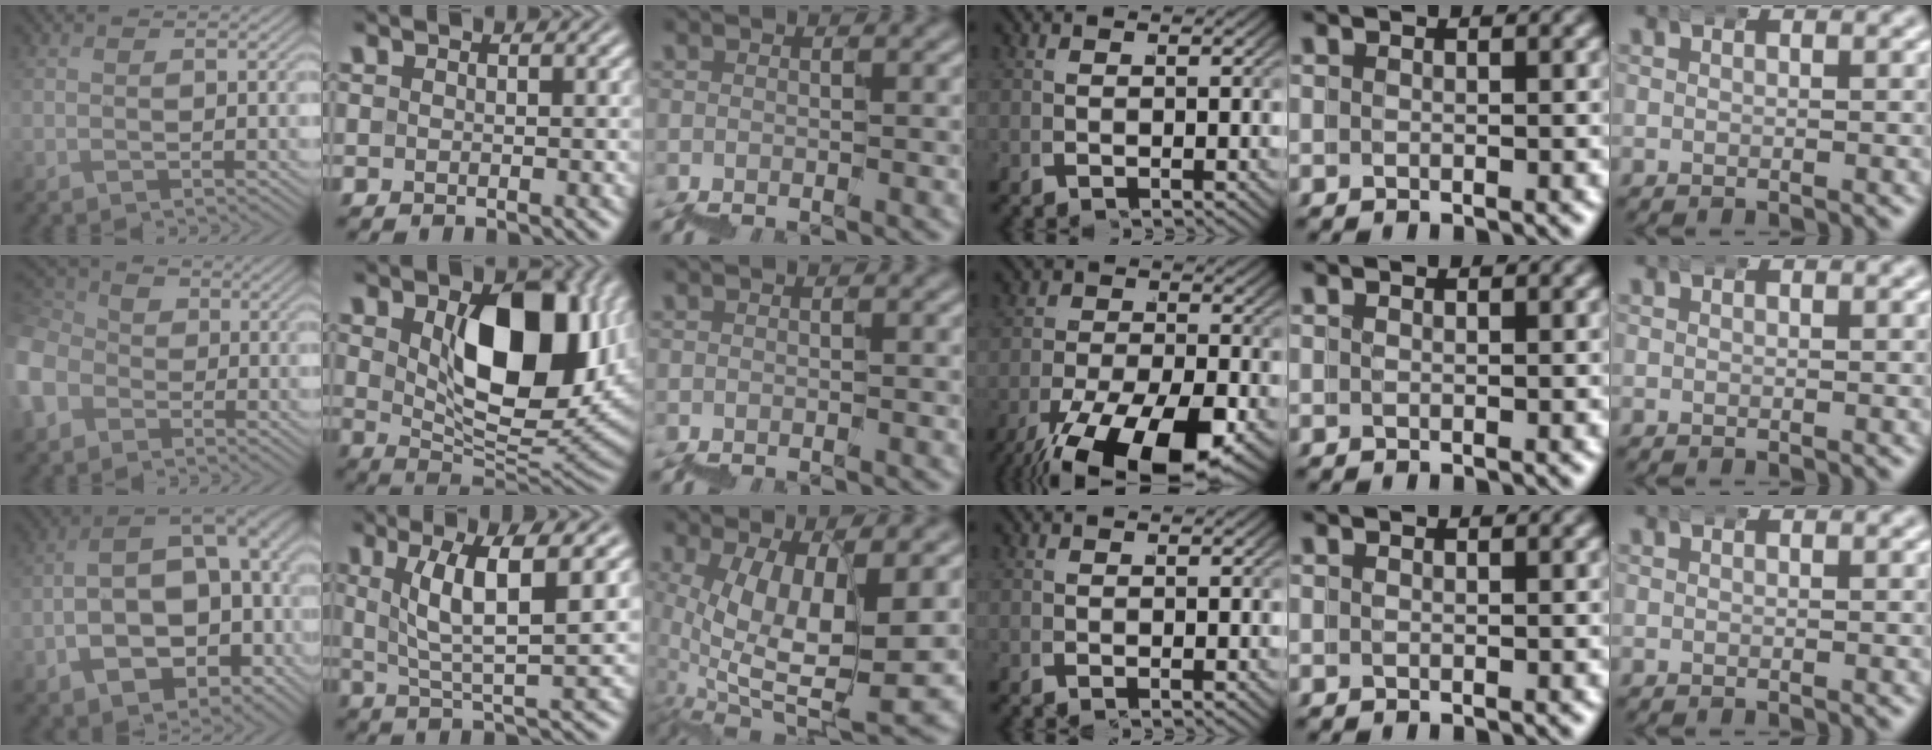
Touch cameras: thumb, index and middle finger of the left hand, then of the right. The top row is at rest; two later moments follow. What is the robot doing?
{"motion": "wrap", "object": "bandana"}